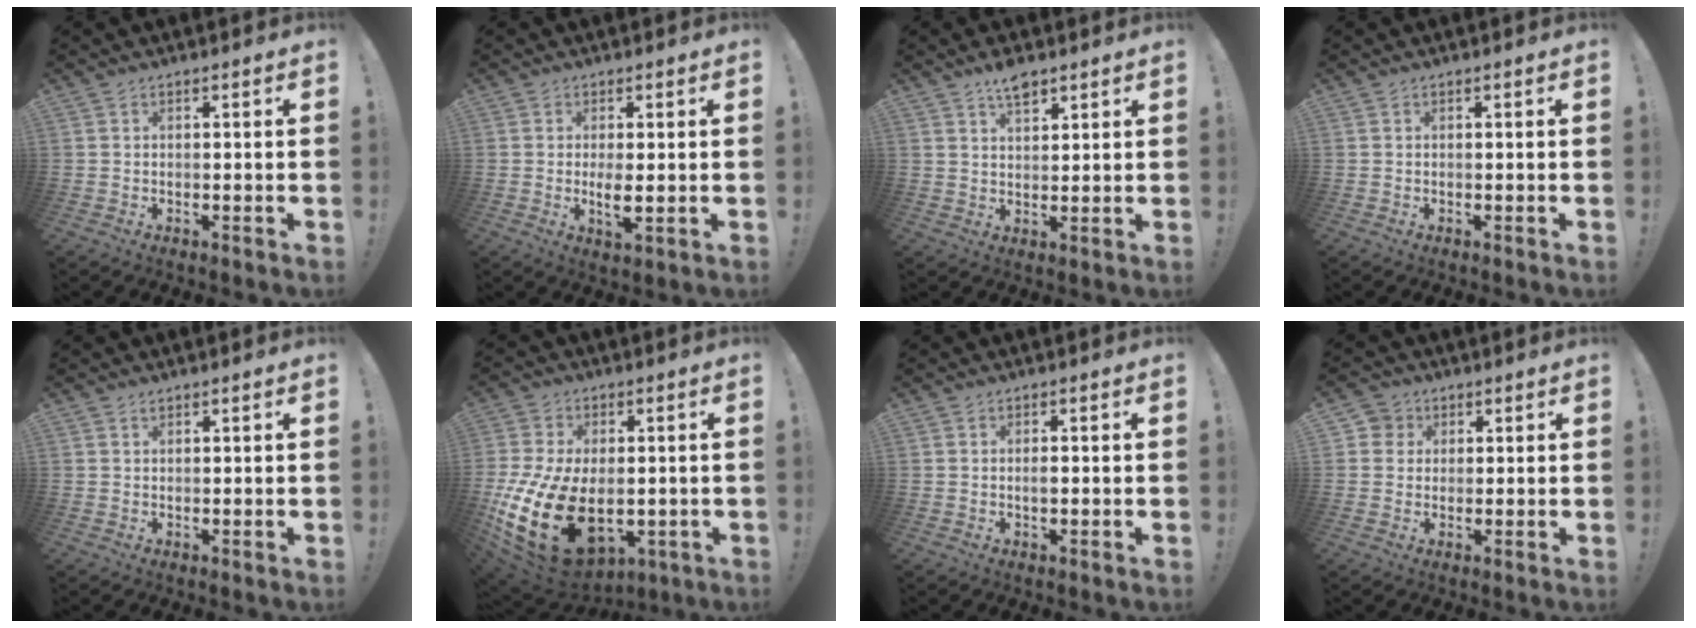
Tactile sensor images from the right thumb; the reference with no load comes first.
{"total": 4.5, "force": [0.1, 1.2, 4.3], "torque": [-0.067, -0.015, 0.000]}
{"total": 5.7, "force": [4.1, 2.2, 3.2], "torque": [-0.049, -0.023, 0.071]}
{"total": 0.0}
{"total": 0.6, "force": [0.6, 0.2, 0.1], "torque": [0.003, -0.004, 0.010]}
{"total": 24.9, "force": [-5.3, 15.6, 18.7], "torque": [-0.360, 0.025, -0.070]}
{"total": 1.4, "force": [-0.4, 0.6, 1.2], "torque": [-0.019, 0.002, -0.008]}
{"total": 4.4, "force": [1.4, 4.1, 0.9], "torque": [-0.015, -0.002, 0.027]}